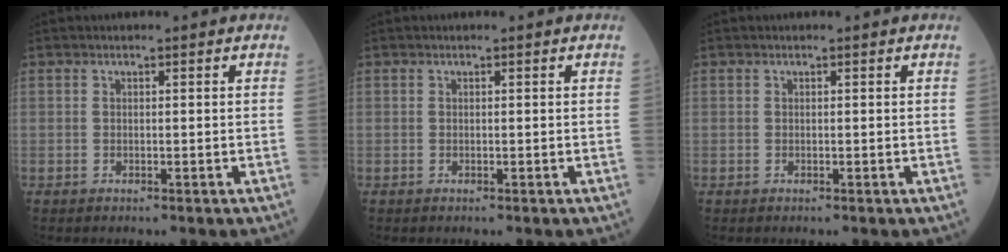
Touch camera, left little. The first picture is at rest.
{"total": 0.0}
{"total": 0.0}